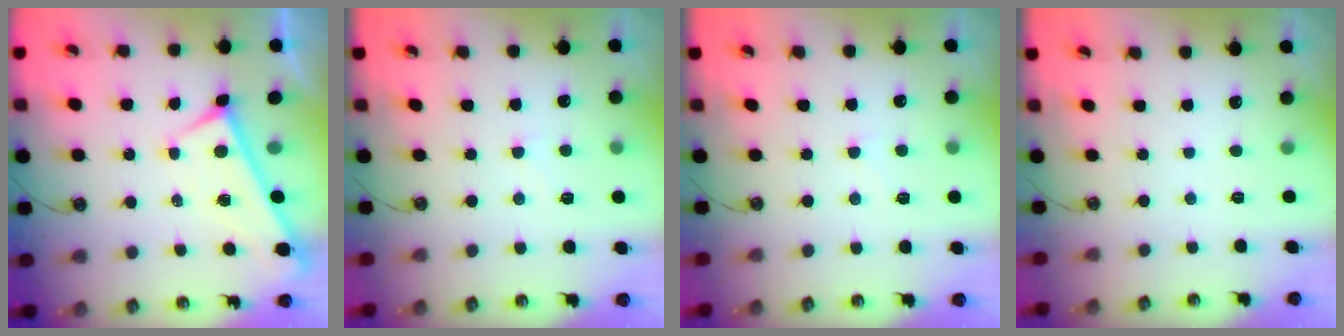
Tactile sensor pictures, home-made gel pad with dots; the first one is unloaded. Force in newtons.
{"total": 4.8, "press": 4.8, "slide": 0.5}
{"total": 4.8, "press": 4.8, "slide": 0.5}
{"total": 0.0}